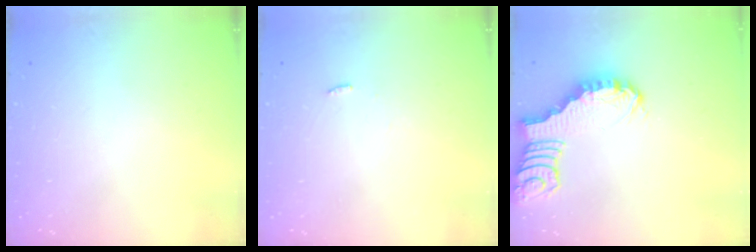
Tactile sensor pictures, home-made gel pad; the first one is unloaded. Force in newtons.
{"total": 1.9, "press": 1.9, "slide": 0.1}
{"total": 2.5, "press": 2.5, "slide": 0.2}